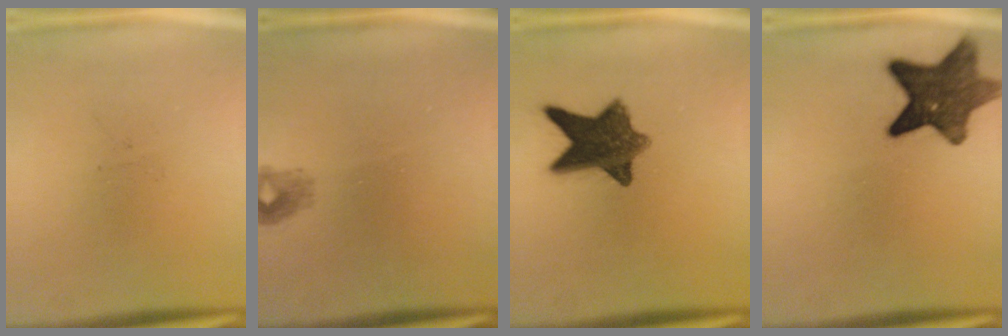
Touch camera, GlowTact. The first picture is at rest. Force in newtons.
{"total": 1.2}
{"total": 10.4}
{"total": 11.3}